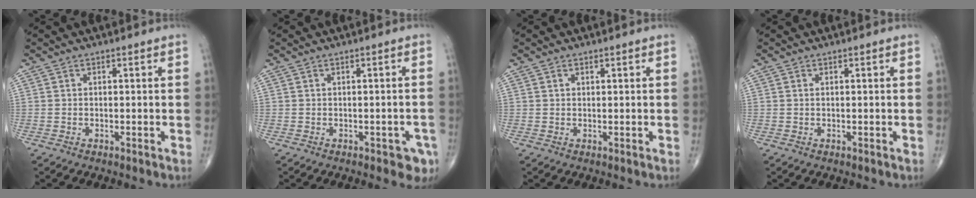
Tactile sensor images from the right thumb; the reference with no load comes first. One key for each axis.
{"total": 3.7, "fx": -1.7, "fy": 1.8, "fz": 2.8, "tx": -0.016, "ty": 0.005, "tz": -0.016}
{"total": 0.7, "fx": 0.4, "fy": 0.4, "fz": 0.4, "tx": -0.003, "ty": -0.003, "tz": 0.007}
{"total": 0.0}